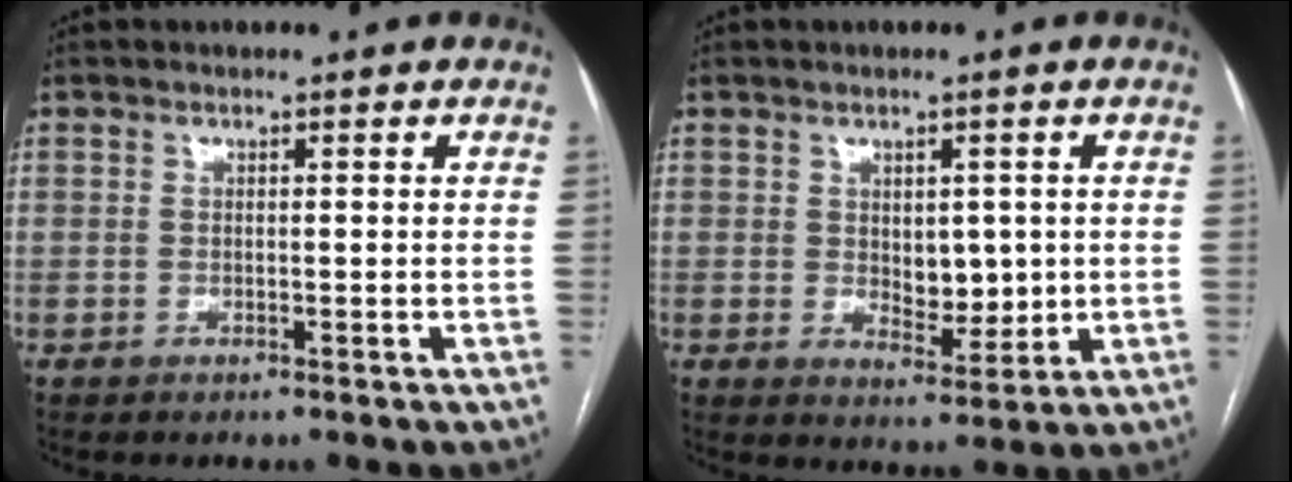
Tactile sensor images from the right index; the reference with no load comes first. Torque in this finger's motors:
{"motor_torque": [-0.05, -0.04, 0.01, 0.01]}